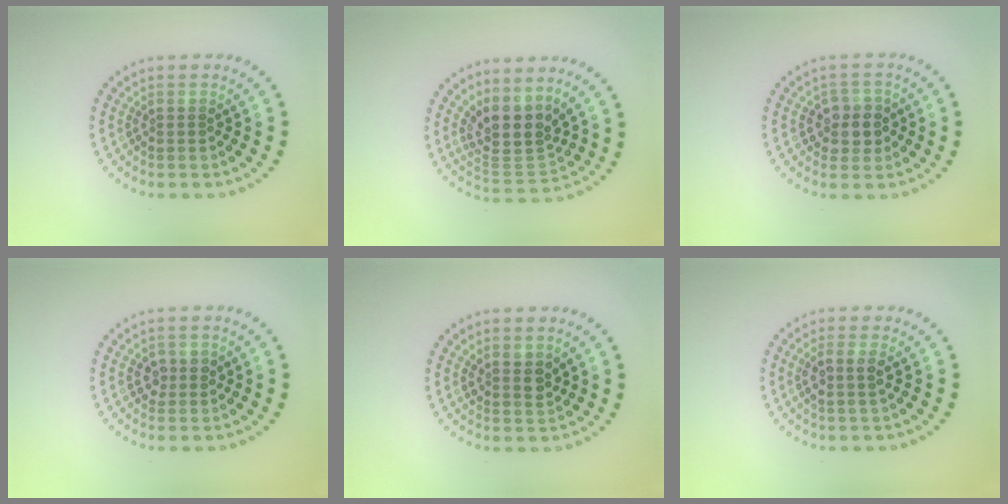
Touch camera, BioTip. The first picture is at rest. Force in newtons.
{"total": 4.3, "press": 3.6, "slide": 2.4}
{"total": 2.6, "press": 2.4, "slide": 1.1}
{"total": 1.5, "press": 1.5, "slide": 0.3}
{"total": 1.8, "press": 1.6, "slide": 0.9}
{"total": 1.9, "press": 1.7, "slide": 0.9}